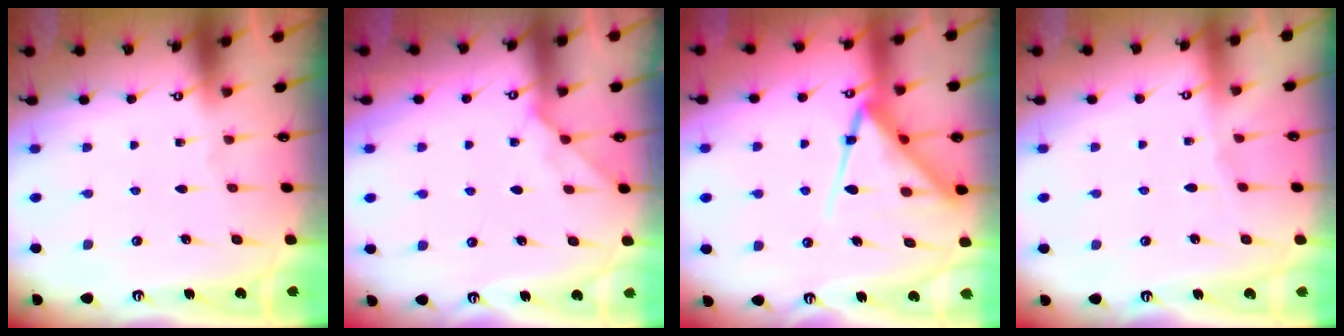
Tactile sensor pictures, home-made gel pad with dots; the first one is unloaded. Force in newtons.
{"total": 4.7, "press": 4.7, "slide": 0.7}
{"total": 14.2, "press": 14.2, "slide": 1.5}
{"total": 2.4, "press": 2.4, "slide": 0.4}